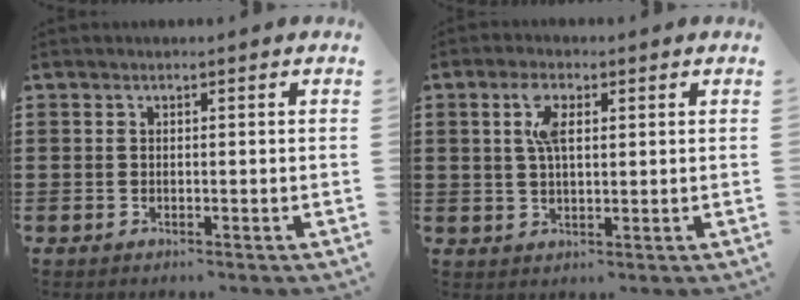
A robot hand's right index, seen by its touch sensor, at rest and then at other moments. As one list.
[{"total": 4.6, "force": [1.4, 1.9, 3.9], "torque": [-0.085, 0.012, 0.022]}]